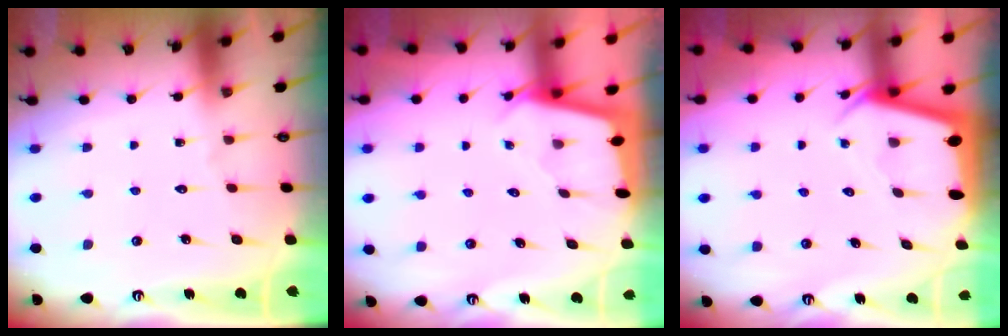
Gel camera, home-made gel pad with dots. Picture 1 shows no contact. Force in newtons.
{"total": 1.8, "press": 1.8, "slide": 0.2}
{"total": 2.5, "press": 2.5, "slide": 0.2}